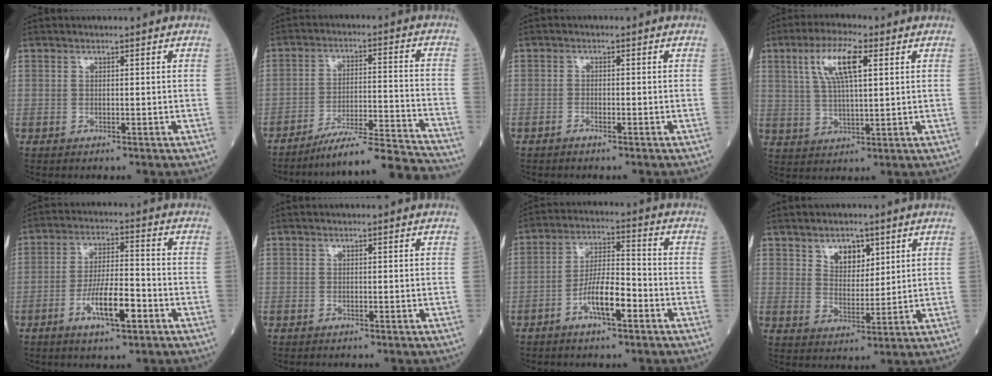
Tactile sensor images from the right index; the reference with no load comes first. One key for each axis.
{"total": 16.2, "fx": -15.6, "fy": -1.4, "fz": 4.3, "tx": -0.057, "ty": 0.006, "tz": -0.235}
{"total": 1.0, "fx": -0.8, "fy": 0.2, "fz": 0.4, "tx": -0.011, "ty": 0.002, "tz": -0.016}
{"total": 8.8, "fx": 3.4, "fy": 2.1, "fz": 7.8, "tx": -0.156, "ty": 0.014, "tz": 0.066}
{"total": 8.3, "fx": -3.7, "fy": 1.8, "fz": 7.2, "tx": -0.136, "ty": 0.000, "tz": -0.063}
{"total": 0.0}
{"total": 8.0, "fx": -3.7, "fy": 1.8, "fz": 6.9, "tx": -0.132, "ty": 0.007, "tz": -0.069}
{"total": 5.4, "fx": 3.0, "fy": 3.1, "fz": 3.2, "tx": -0.050, "ty": 0.001, "tz": 0.055}